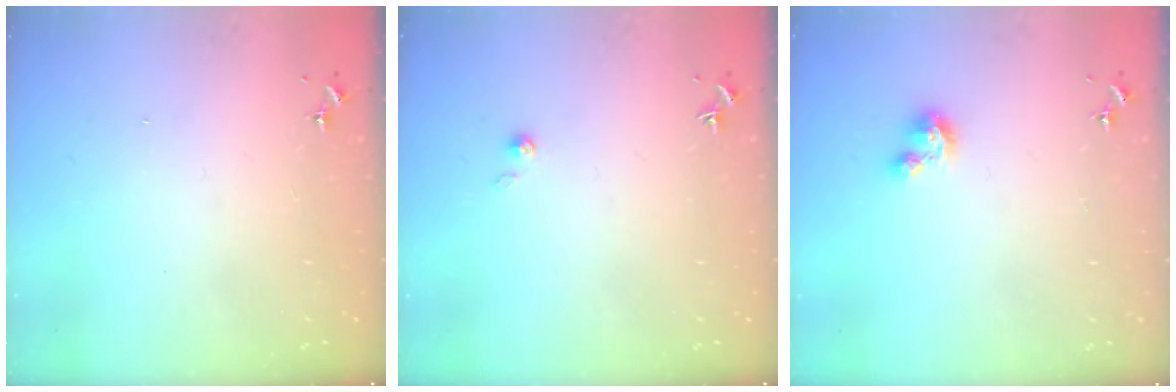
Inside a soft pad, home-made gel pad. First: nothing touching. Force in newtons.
{"total": 2.2, "press": 2.2, "slide": 0.2}
{"total": 5.3, "press": 5.3, "slide": 0.3}